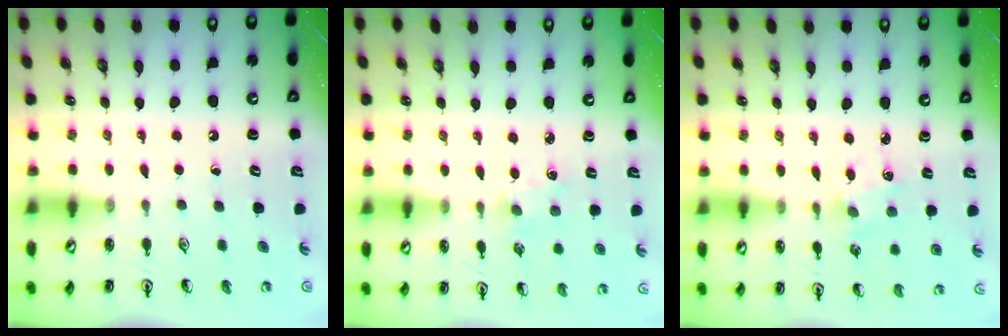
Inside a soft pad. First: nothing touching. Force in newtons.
{"total": 3.1, "press": 3.1, "slide": 0.5}
{"total": 2.0, "press": 2.0, "slide": 0.3}